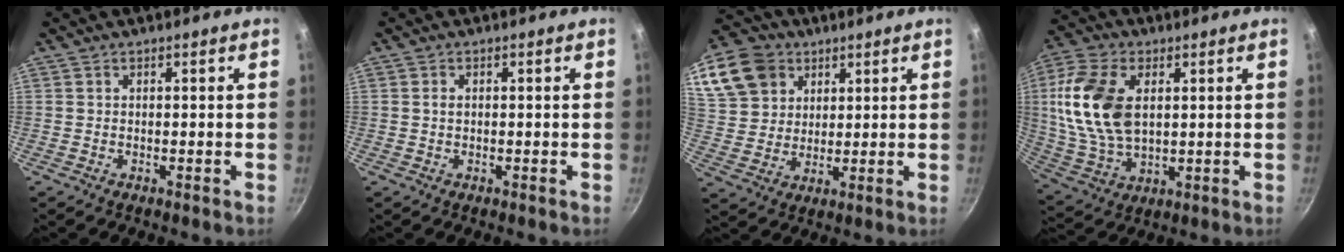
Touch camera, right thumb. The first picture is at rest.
{"total": 1.0, "force": [0.0, 0.7, 0.7], "torque": [-0.011, 0.003, 0.000]}
{"total": 18.1, "force": [8.8, 13.9, 7.5], "torque": [-0.167, 0.008, 0.168]}
{"total": 16.7, "force": [3.2, 10.1, 12.9], "torque": [-0.243, -0.008, 0.064]}